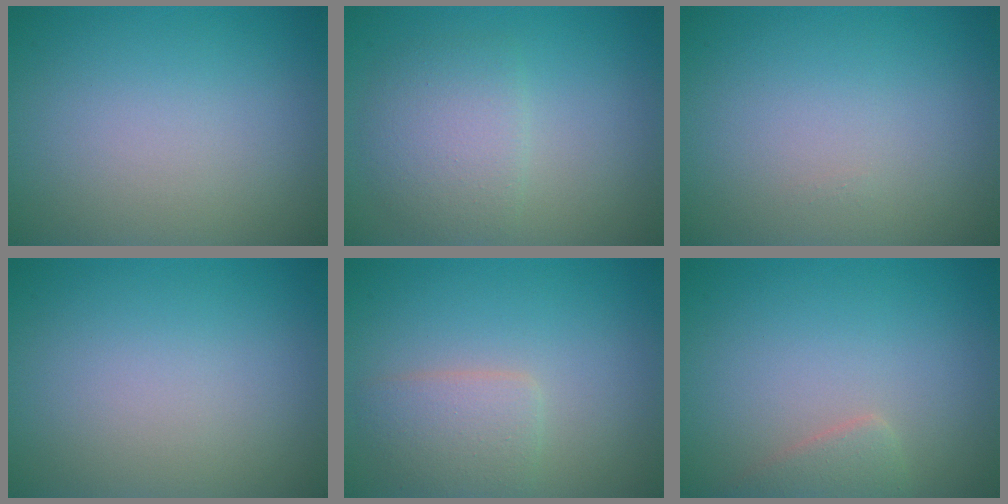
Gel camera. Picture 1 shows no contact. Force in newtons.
{"total": 3.3, "press": 3.3, "slide": 0.2}
{"total": 0.0}
{"total": 0.0}
{"total": 2.8, "press": 2.8, "slide": 0.0}
{"total": 1.7, "press": 1.7, "slide": 0.1}